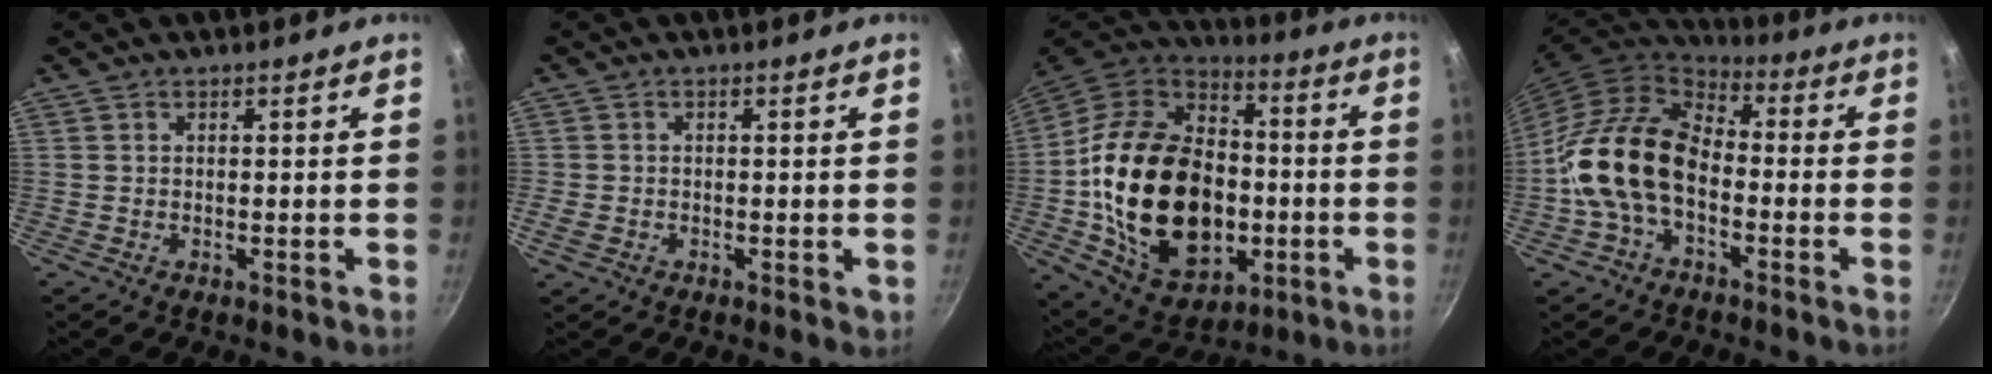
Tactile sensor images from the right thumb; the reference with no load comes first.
{"total": 3.0, "force": [-0.7, 2.2, 1.9], "torque": [-0.031, -0.003, -0.012]}
{"total": 30.4, "force": [-3.5, 20.8, 21.8], "torque": [-0.358, 0.031, -0.047]}
{"total": 16.0, "force": [-3.4, 10.3, 11.7], "torque": [-0.191, 0.044, -0.081]}